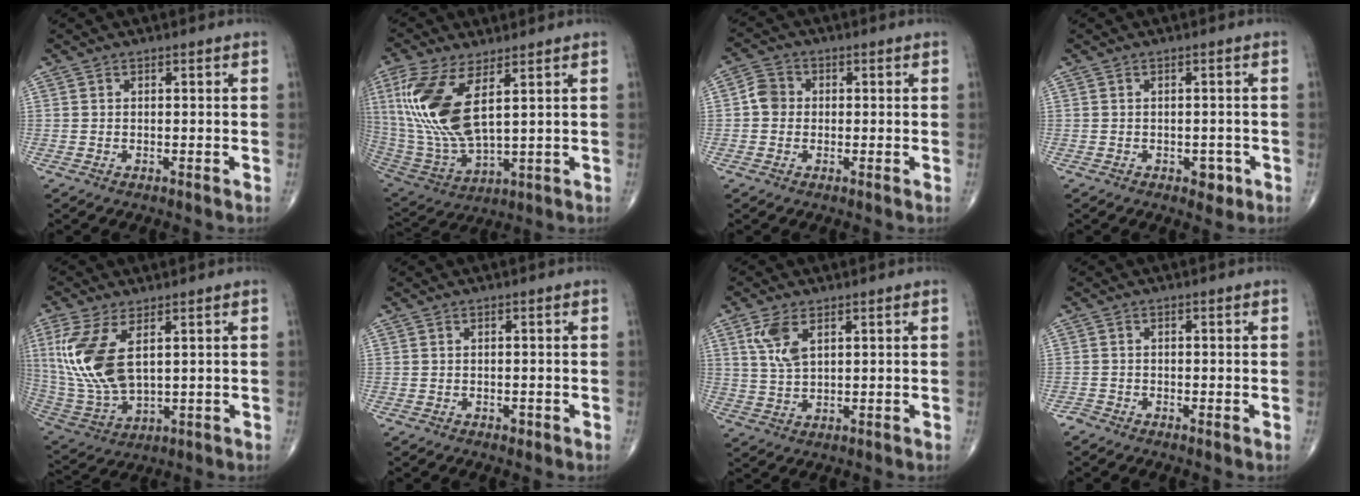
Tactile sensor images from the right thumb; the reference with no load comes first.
{"total": 17.2, "force": [5.5, 6.9, 14.7], "torque": [-0.329, -0.025, 0.119]}
{"total": 4.0, "force": [-0.1, 3.6, 1.7], "torque": [-0.017, 0.009, -0.010]}
{"total": 2.5, "force": [-1.0, 1.7, 1.5], "torque": [-0.004, 0.003, -0.010]}
{"total": 14.6, "force": [4.0, 7.0, 12.2], "torque": [-0.272, -0.015, 0.096]}
{"total": 0.7, "force": [-0.3, 0.6, 0.4], "torque": [-0.003, 0.000, -0.003]}
{"total": 5.9, "force": [2.6, 2.8, 4.5], "torque": [-0.095, -0.004, 0.060]}
{"total": 1.0, "force": [-0.7, 0.4, 0.5], "torque": [-0.009, -0.003, -0.021]}